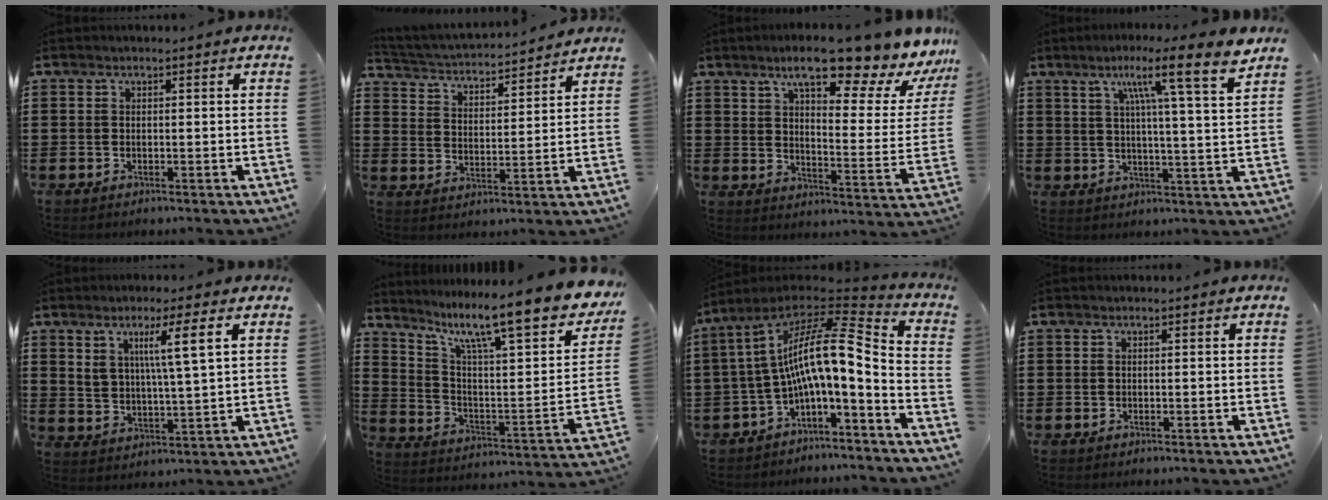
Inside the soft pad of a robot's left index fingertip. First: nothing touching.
{"total": 3.2, "force": [3.2, 0.1, 0.2], "torque": [-0.026, -0.029, 0.047]}
{"total": 12.9, "force": [9.8, 1.6, 8.2], "torque": [-0.136, -0.064, 0.153]}
{"total": 9.7, "force": [6.5, -0.8, 7.2], "torque": [-0.129, -0.040, 0.091]}
{"total": 6.5, "force": [3.5, 0.5, 5.5], "torque": [-0.107, -0.001, 0.055]}
{"total": 12.3, "force": [9.1, 1.9, 8.0], "torque": [-0.151, -0.078, 0.138]}
{"total": 11.6, "force": [-0.8, 3.1, 11.1], "torque": [-0.223, -0.016, -0.028]}
{"total": 0.0}